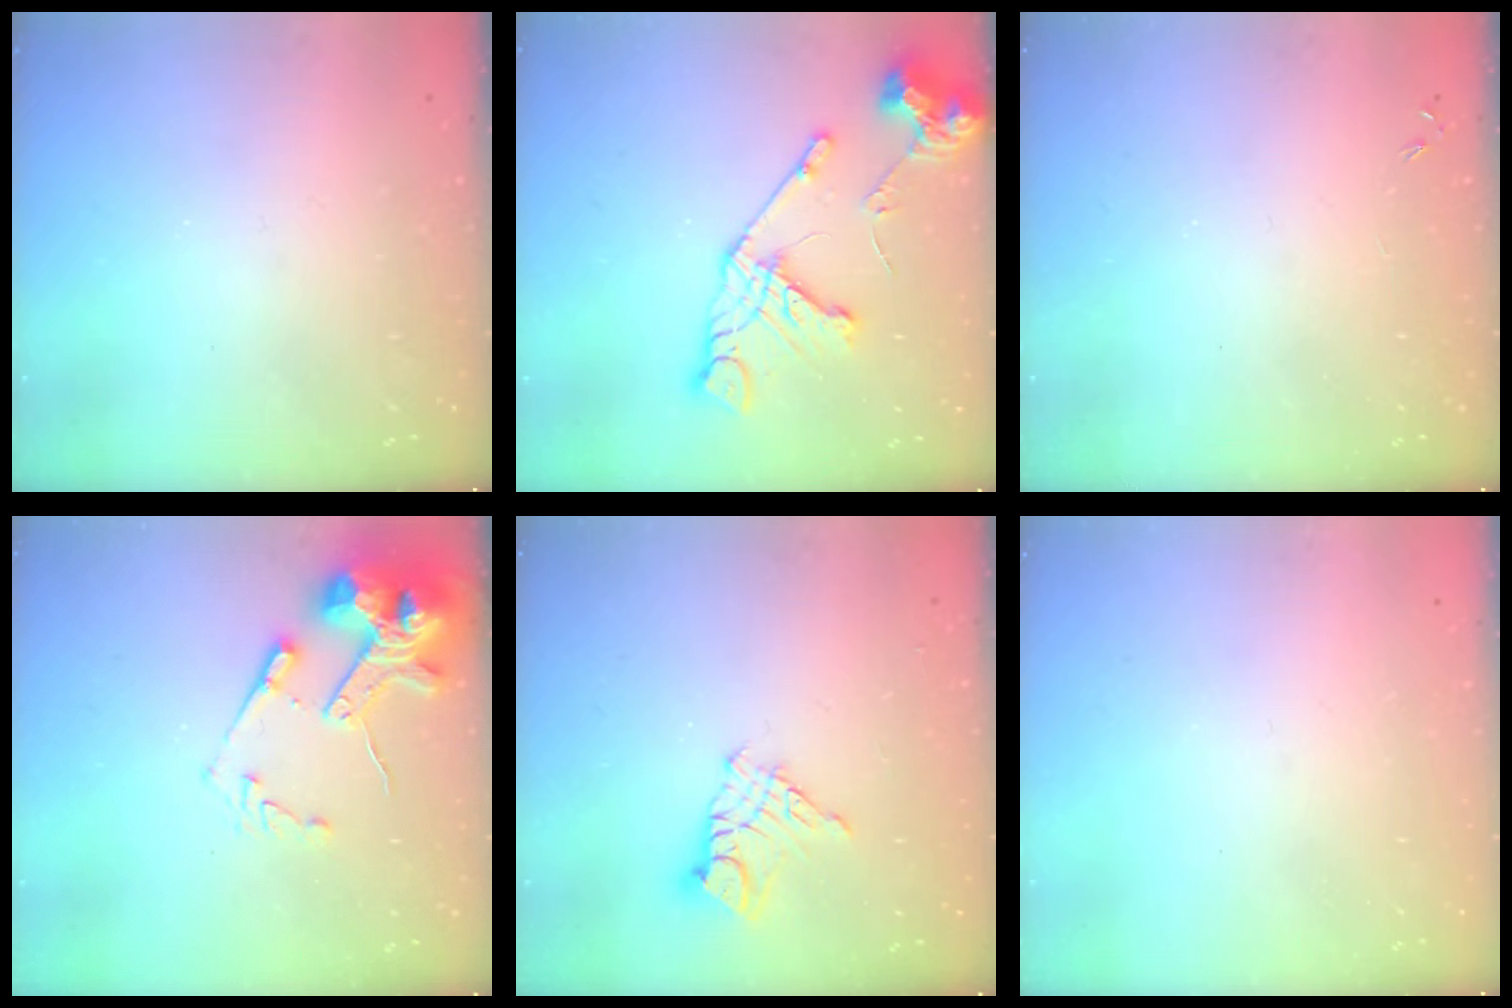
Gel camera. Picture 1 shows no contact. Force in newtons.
{"total": 14.6, "press": 14.5, "slide": 1.4}
{"total": 0.0}
{"total": 14.8, "press": 14.7, "slide": 2.2}
{"total": 9.6, "press": 9.5, "slide": 0.9}
{"total": 0.0}